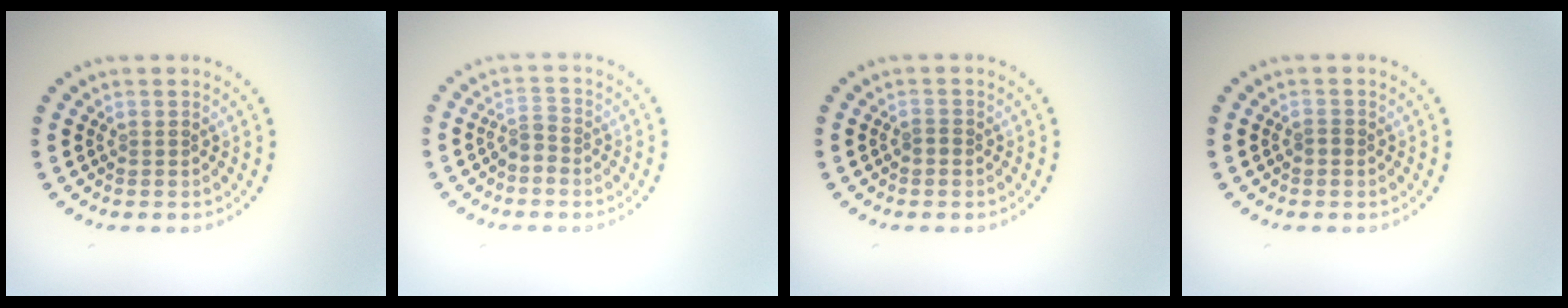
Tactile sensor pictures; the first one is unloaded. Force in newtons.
{"total": 1.7, "press": 1.2, "slide": 1.1}
{"total": 0.7, "press": 0.6, "slide": 0.3}
{"total": 0.7, "press": 0.7, "slide": 0.2}